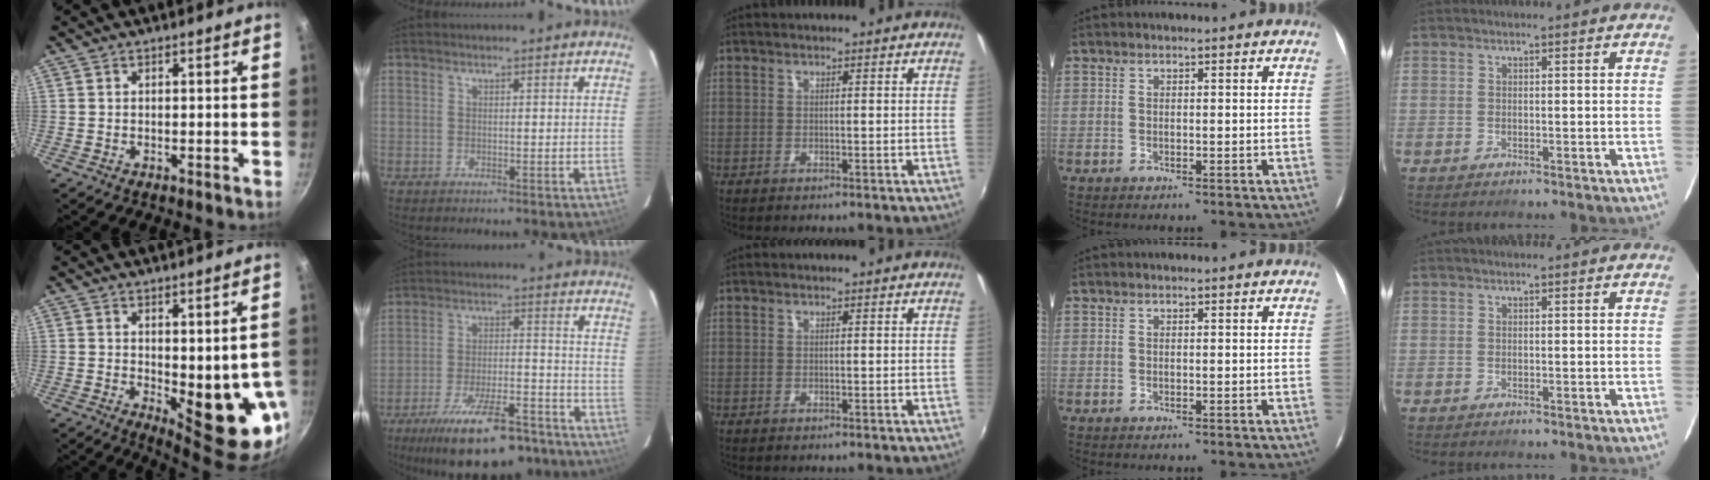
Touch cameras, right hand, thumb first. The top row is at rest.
{"thumb": {"total": 12.0, "force": [-0.7, 4.6, 11.1], "torque": [-0.115, -0.019, 0.006]}, "index": {"total": 19.9, "force": [-14.5, 6.9, 11.8], "torque": [-0.211, -0.017, -0.210]}}